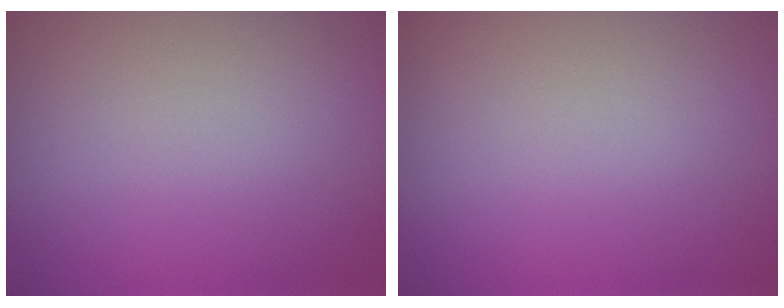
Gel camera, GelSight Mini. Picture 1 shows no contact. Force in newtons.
{"total": 0.0}